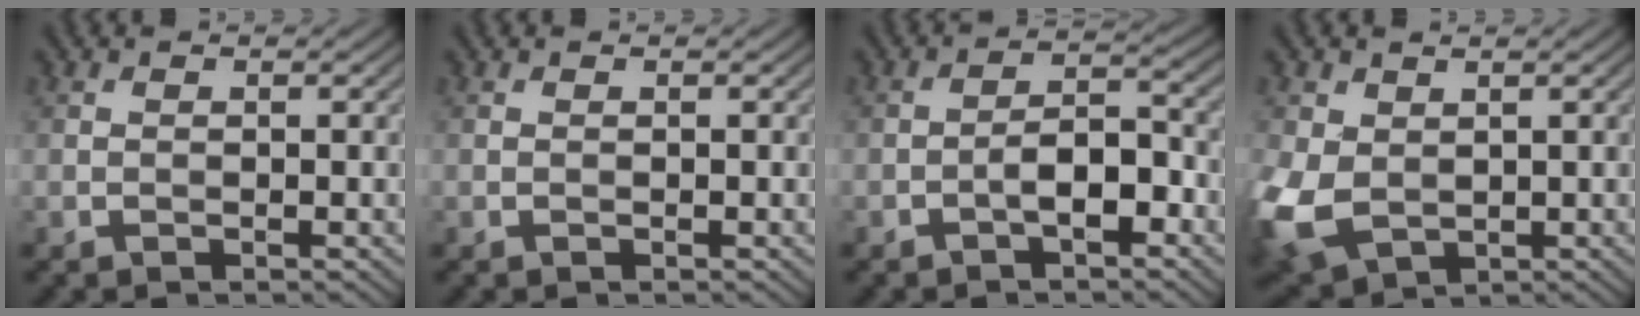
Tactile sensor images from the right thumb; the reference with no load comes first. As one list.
[{"total": 0.0}, {"total": 4.2, "force": [-2.0, 1.6, 3.3], "torque": [-0.052, 0.013, -0.040]}, {"total": 7.9, "force": [0.2, 6.0, 5.1], "torque": [-0.169, -0.017, 0.002]}]